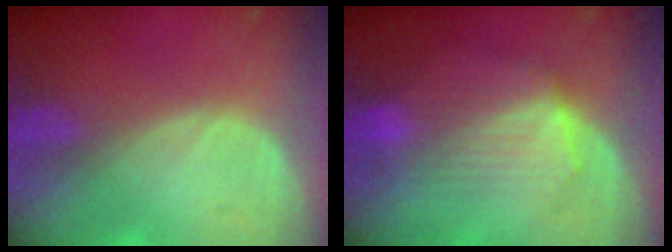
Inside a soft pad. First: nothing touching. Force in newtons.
{"total": 7.3, "press": 7.1, "slide": 1.4}